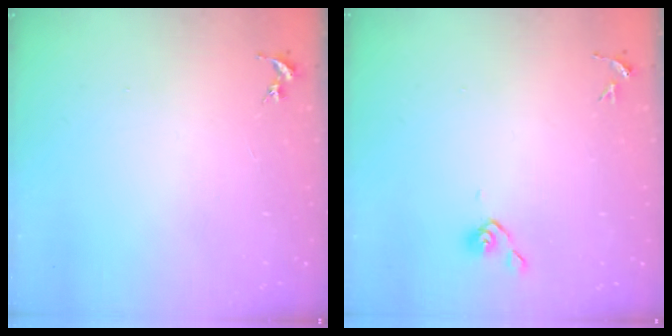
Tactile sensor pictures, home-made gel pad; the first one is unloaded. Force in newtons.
{"total": 4.3, "press": 4.1, "slide": 1.3}